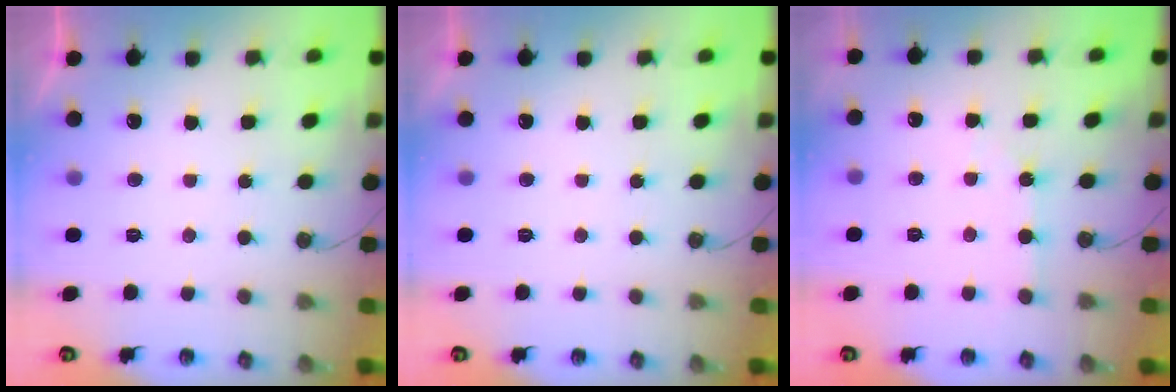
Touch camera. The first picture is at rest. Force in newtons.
{"total": 0.0}
{"total": 1.7, "press": 1.7, "slide": 0.1}